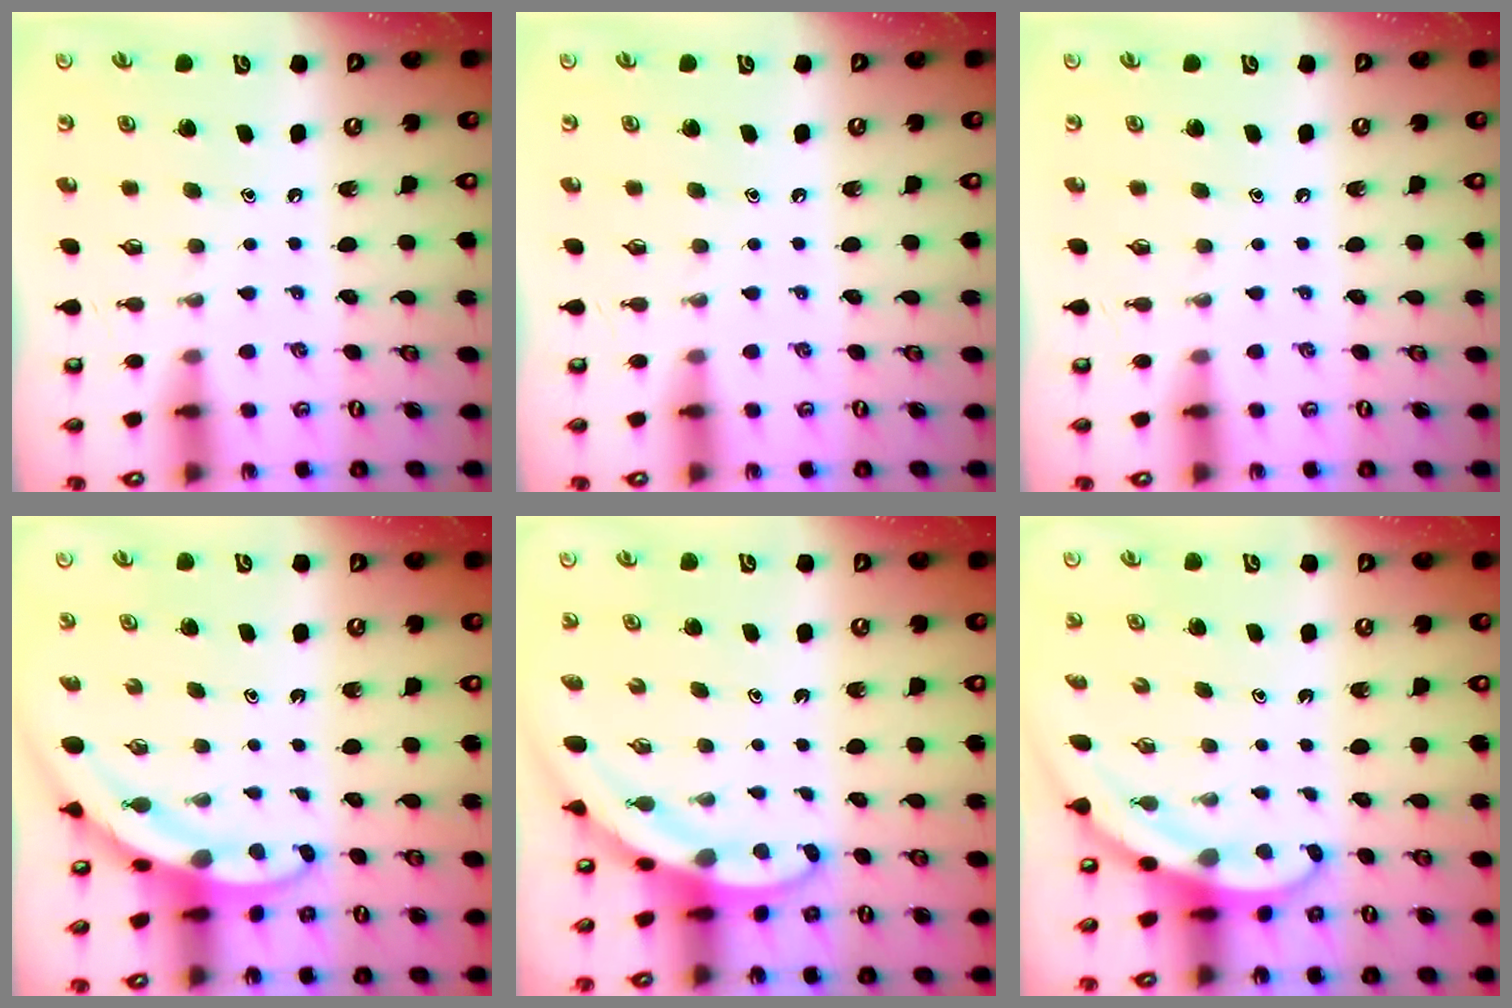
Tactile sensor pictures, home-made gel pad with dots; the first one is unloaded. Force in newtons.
{"total": 0.0}
{"total": 0.0}
{"total": 3.4, "press": 3.4, "slide": 0.2}
{"total": 4.0, "press": 4.0, "slide": 0.2}
{"total": 3.0, "press": 3.0, "slide": 0.1}